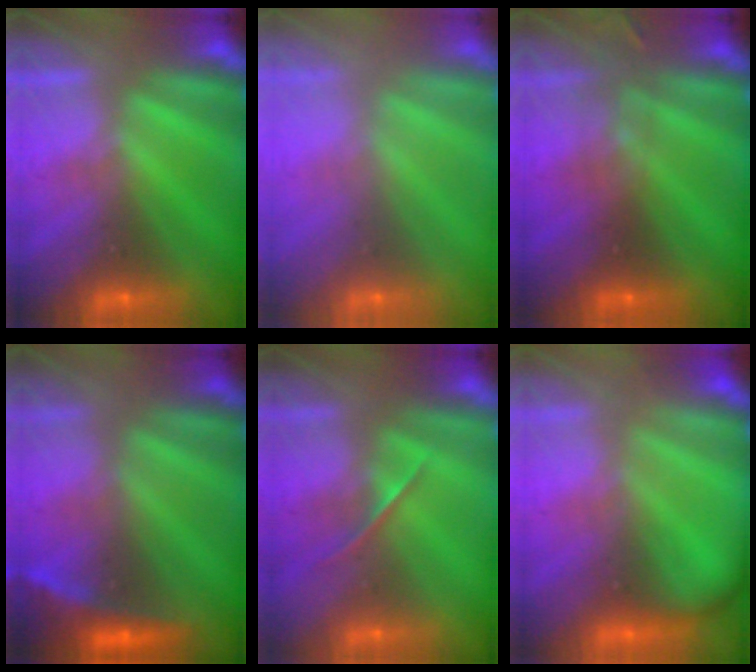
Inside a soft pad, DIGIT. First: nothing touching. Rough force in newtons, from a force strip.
{"total": 7.1}
{"total": 2.8}
{"total": 2.2}
{"total": 1.4}
{"total": 2.3}